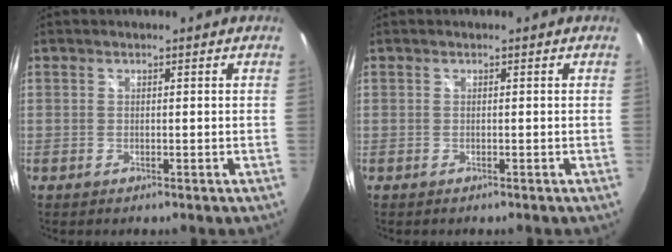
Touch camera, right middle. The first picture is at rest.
{"total": 0.0}